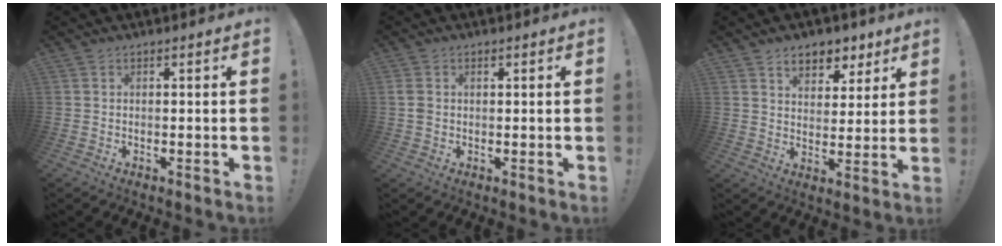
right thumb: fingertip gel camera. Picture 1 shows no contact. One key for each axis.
{"total": 2.2, "fx": 0.4, "fy": 1.8, "fz": 1.2, "tx": -0.019, "ty": 0.005, "tz": 0.008}
{"total": 8.3, "fx": 5.4, "fy": 5.4, "fz": 3.1, "tx": -0.027, "ty": -0.040, "tz": 0.099}